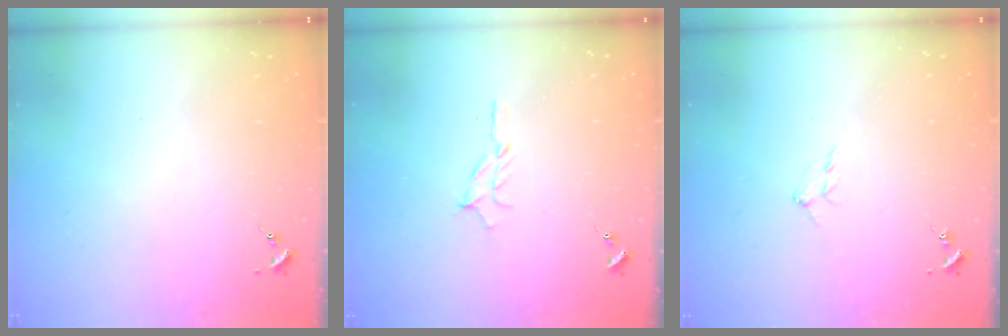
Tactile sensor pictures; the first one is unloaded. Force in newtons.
{"total": 5.0, "press": 5.0, "slide": 0.6}
{"total": 5.0, "press": 5.0, "slide": 0.9}